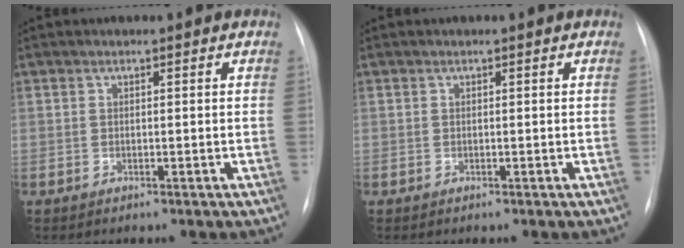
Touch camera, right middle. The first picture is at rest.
{"total": 0.0}